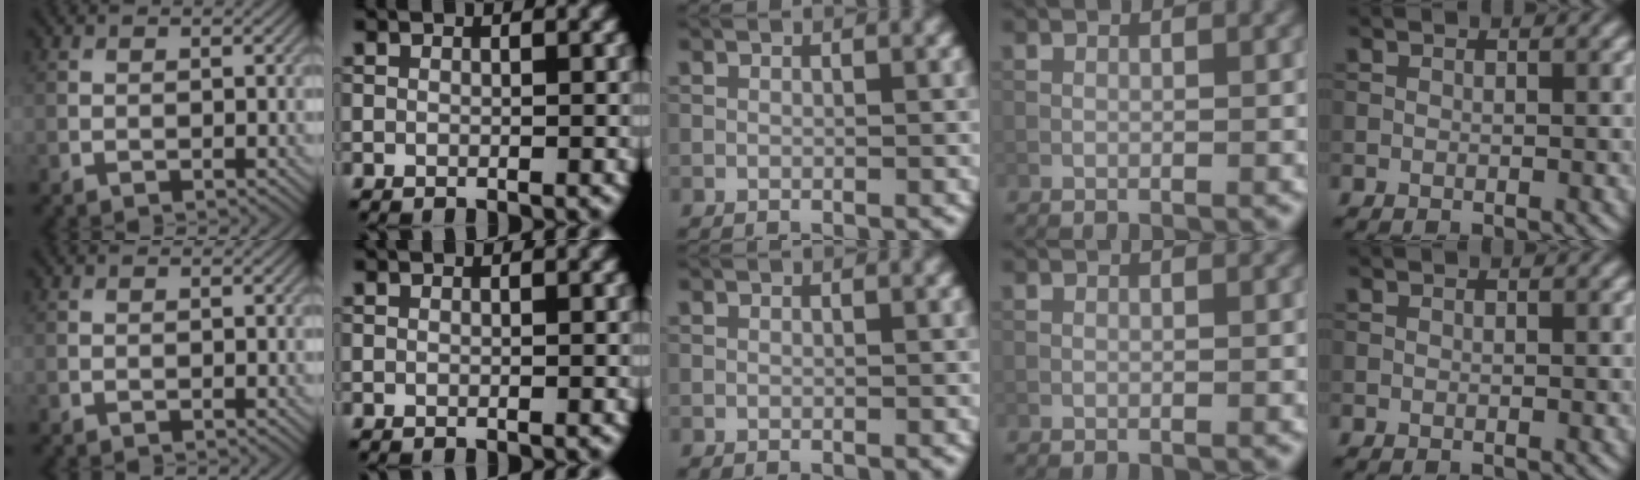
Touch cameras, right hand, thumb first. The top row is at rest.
{}